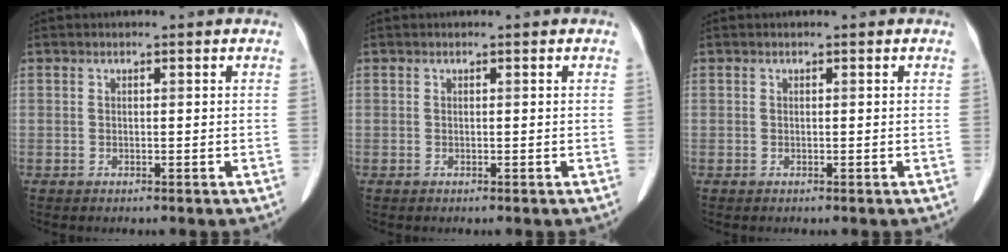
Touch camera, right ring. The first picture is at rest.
{"total": 0.0}
{"total": 0.0}